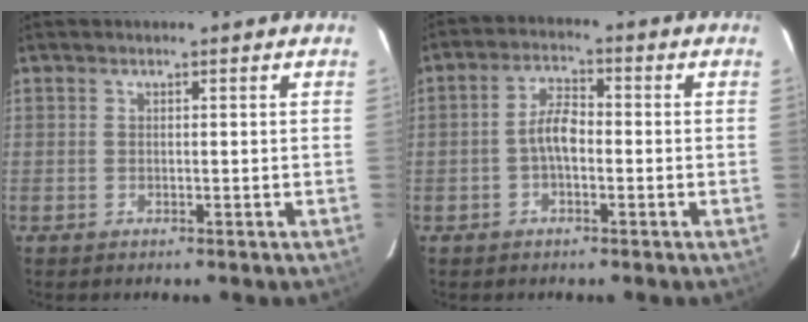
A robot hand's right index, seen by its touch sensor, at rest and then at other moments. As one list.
[{"total": 4.8, "force": [-1.1, 2.2, 4.1], "torque": [-0.081, 0.014, -0.022]}]